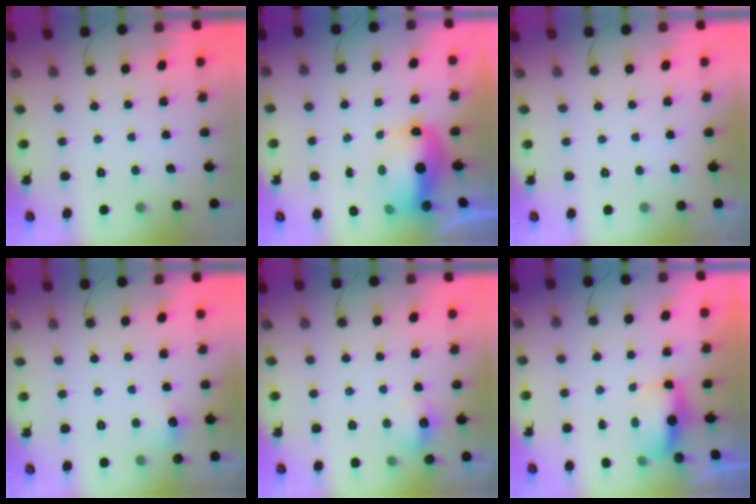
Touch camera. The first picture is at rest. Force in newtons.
{"total": 12.2, "press": 12.0, "slide": 2.6}
{"total": 7.1, "press": 1.6, "slide": 6.9}
{"total": 5.5, "press": 5.4, "slide": 1.2}
{"total": 6.8, "press": 6.6, "slide": 1.4}
{"total": 6.5, "press": 6.4, "slide": 0.4}